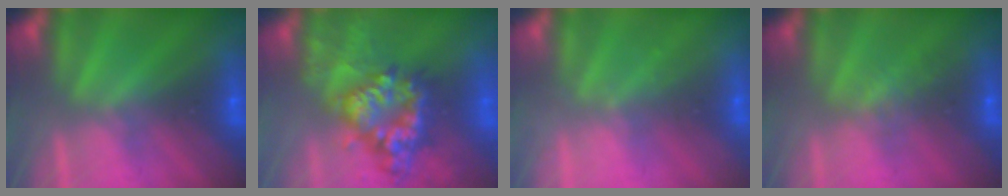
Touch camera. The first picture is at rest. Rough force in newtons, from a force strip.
{"total": 8.4}
{"total": 2.1}
{"total": 1.9}